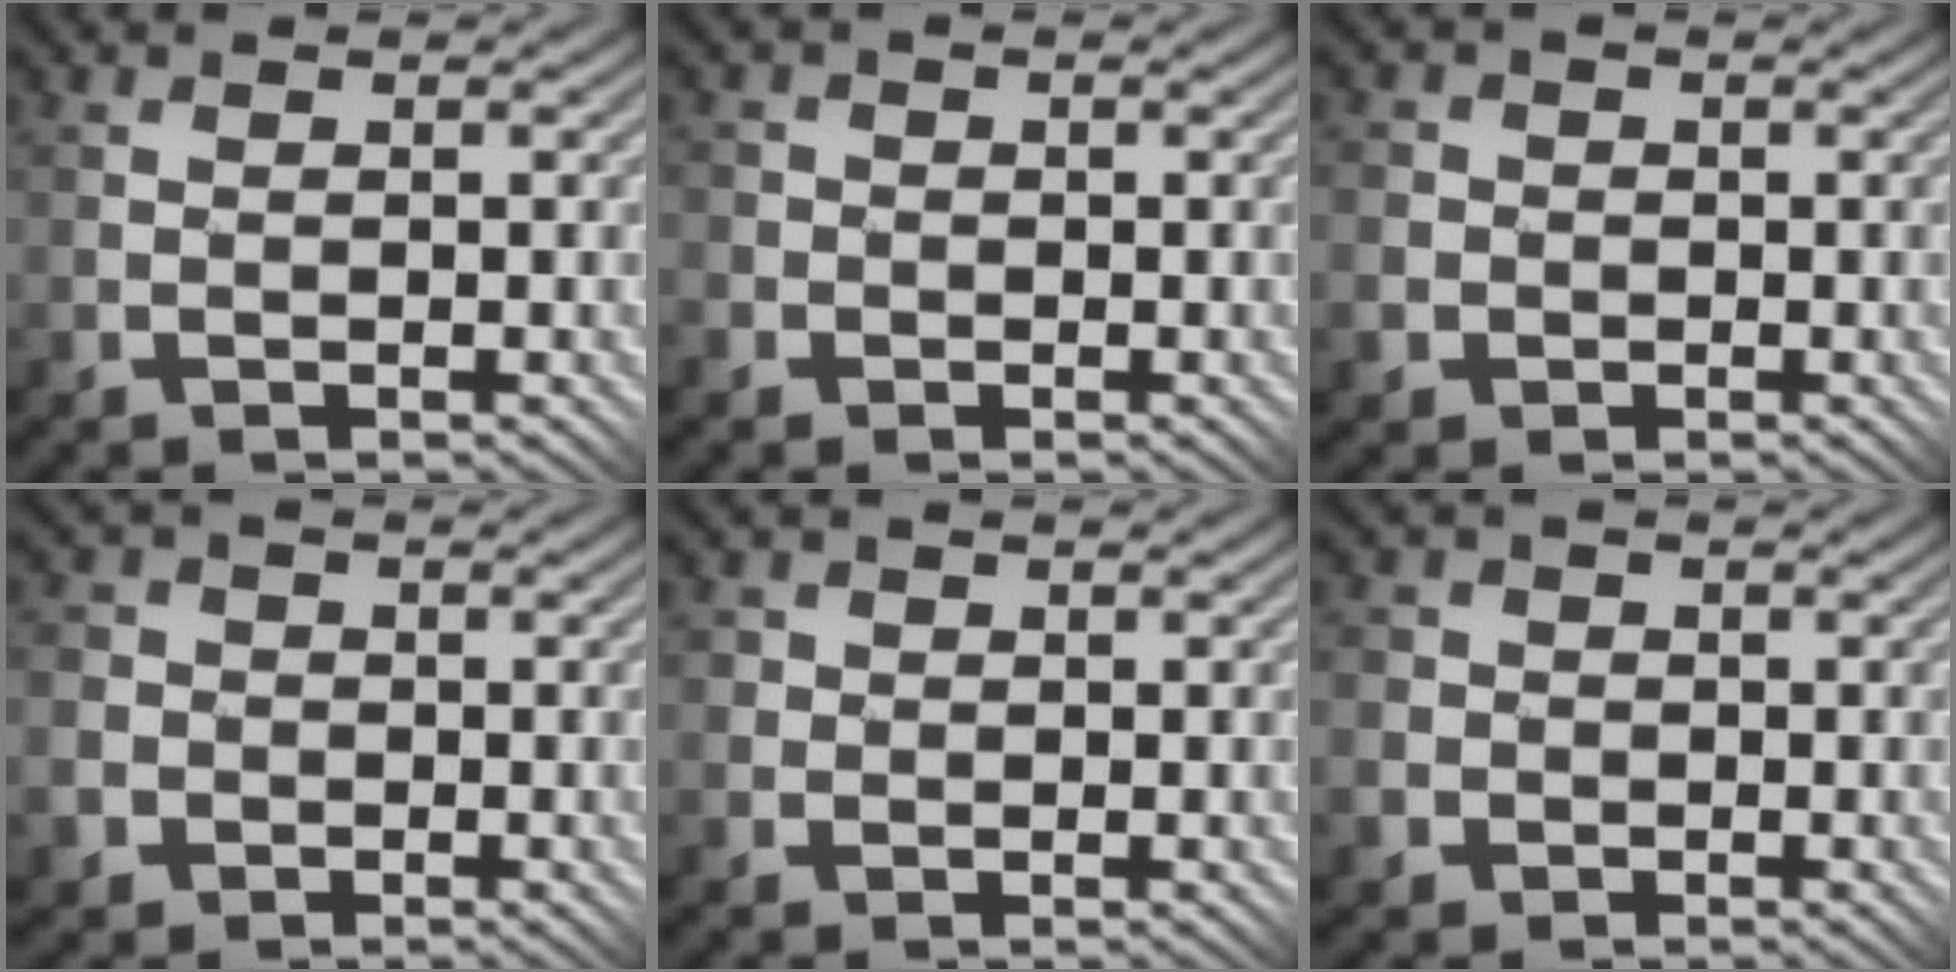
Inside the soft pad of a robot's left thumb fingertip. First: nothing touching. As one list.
[{"total": 3.7, "force": [-0.7, 3.7, 0.1], "torque": [-0.007, 0.015, -0.042]}, {"total": 4.8, "force": [-0.7, 4.7, 0.6], "torque": [-0.028, 0.008, -0.046]}, {"total": 7.0, "force": [-2.0, 6.6, 1.3], "torque": [-0.059, -0.014, -0.063]}, {"total": 2.6, "force": [0.7, 2.5, 0.2], "torque": [-0.005, 0.008, 0.002]}, {"total": 5.4, "force": [-1.1, 5.2, 0.6], "torque": [-0.034, 0.002, -0.054]}]